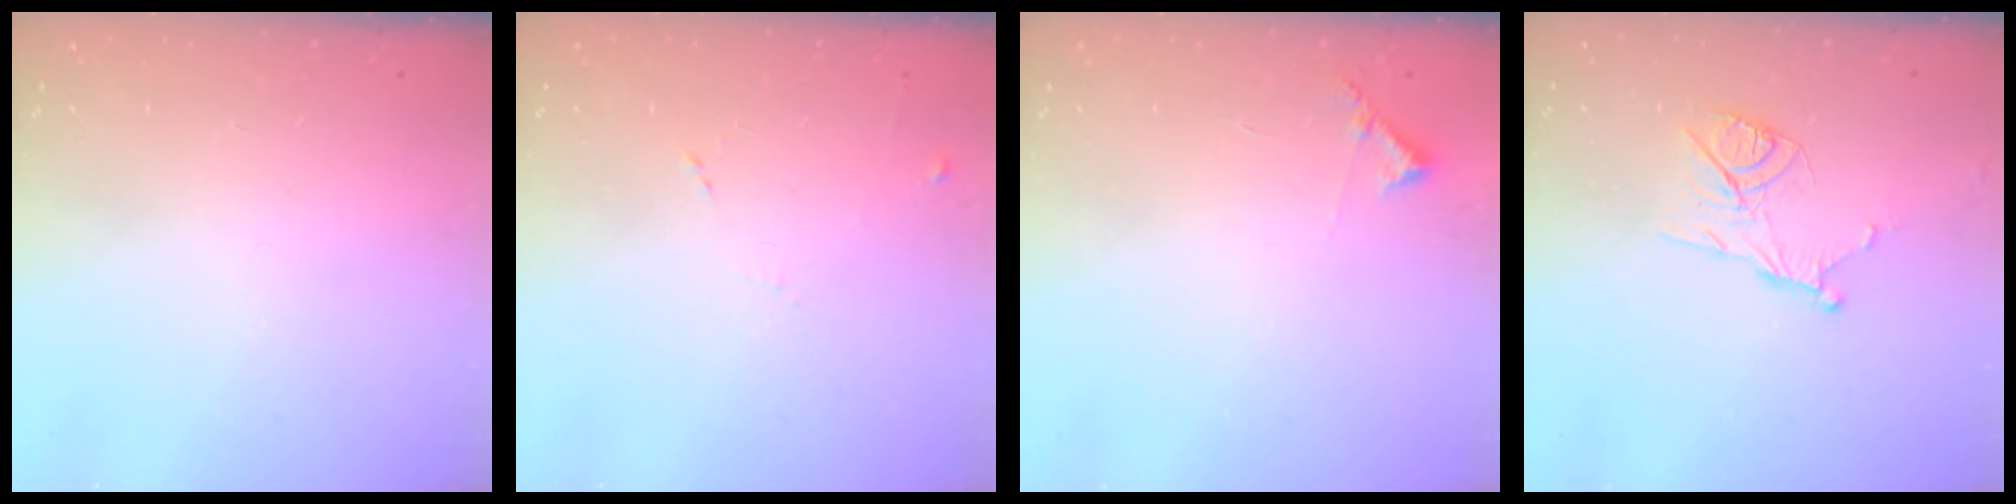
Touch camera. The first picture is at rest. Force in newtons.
{"total": 5.4, "press": 5.3, "slide": 0.9}
{"total": 6.4, "press": 6.4, "slide": 0.5}
{"total": 10.9, "press": 10.9, "slide": 0.4}